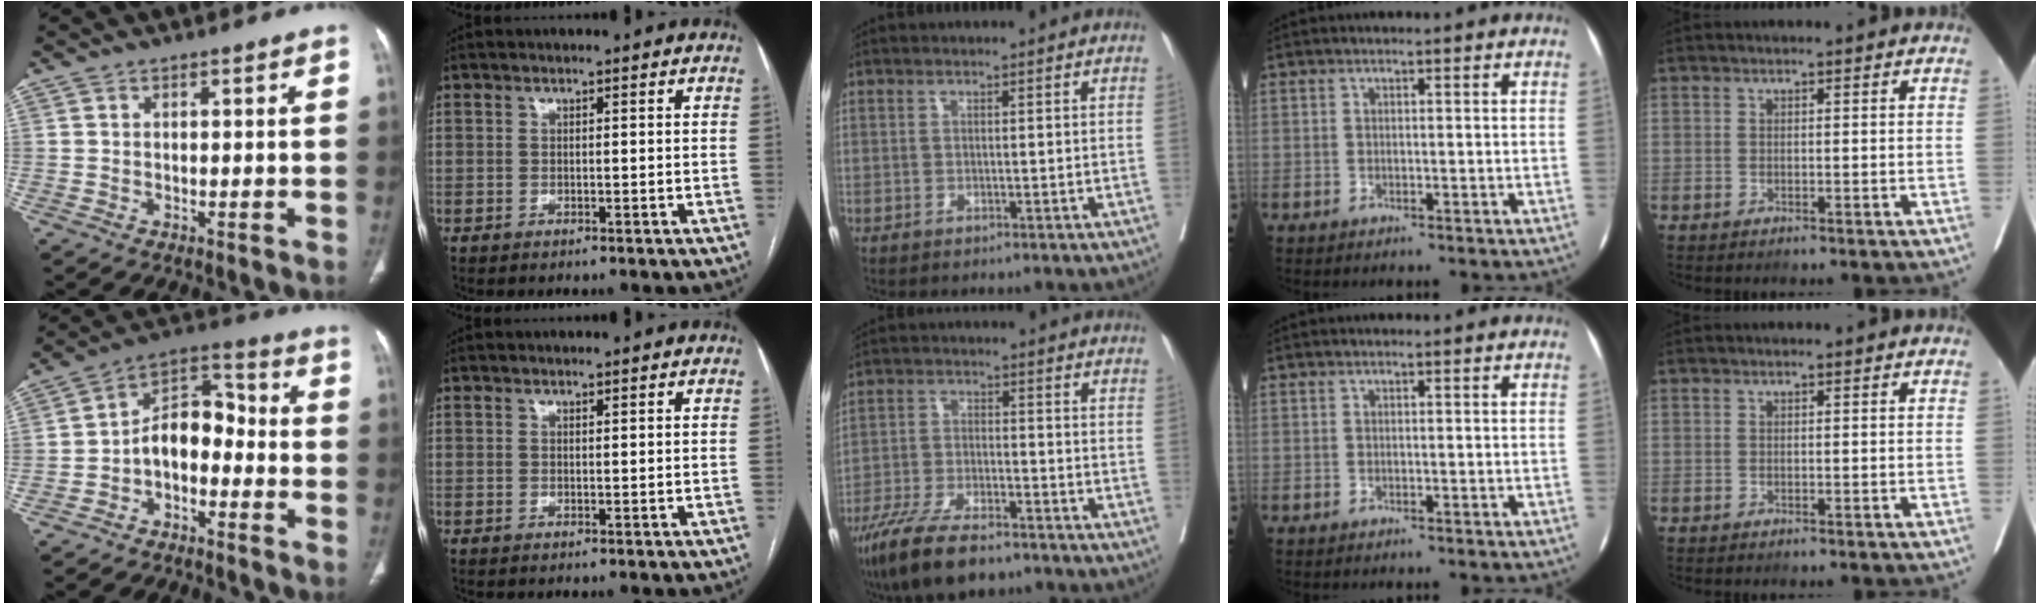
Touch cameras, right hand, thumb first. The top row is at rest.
{"thumb": {"total": 9.8, "force": [-3.0, 6.3, 6.8], "torque": [-0.089, 0.058, -0.064]}, "middle": {"total": 12.0, "force": [-9.1, 3.2, 7.2], "torque": [-0.134, -0.025, -0.159]}}